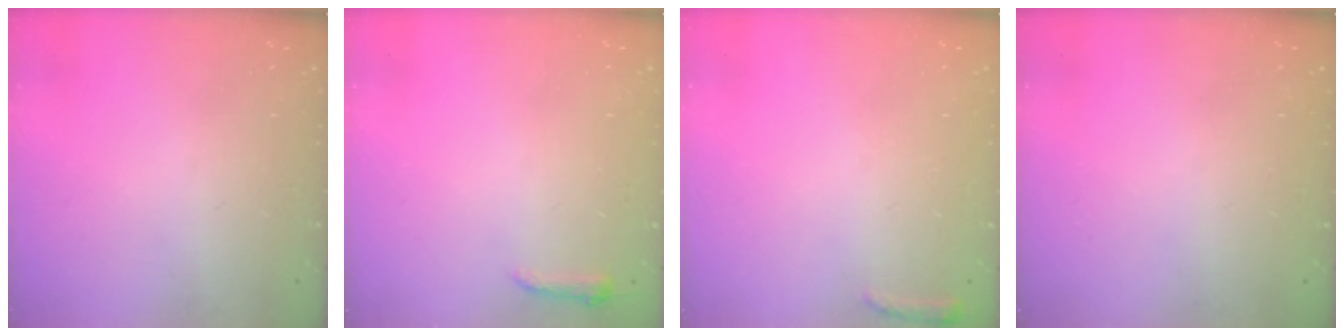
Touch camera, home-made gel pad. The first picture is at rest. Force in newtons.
{"total": 3.6, "press": 3.5, "slide": 0.6}
{"total": 4.7, "press": 4.6, "slide": 0.9}
{"total": 0.0}